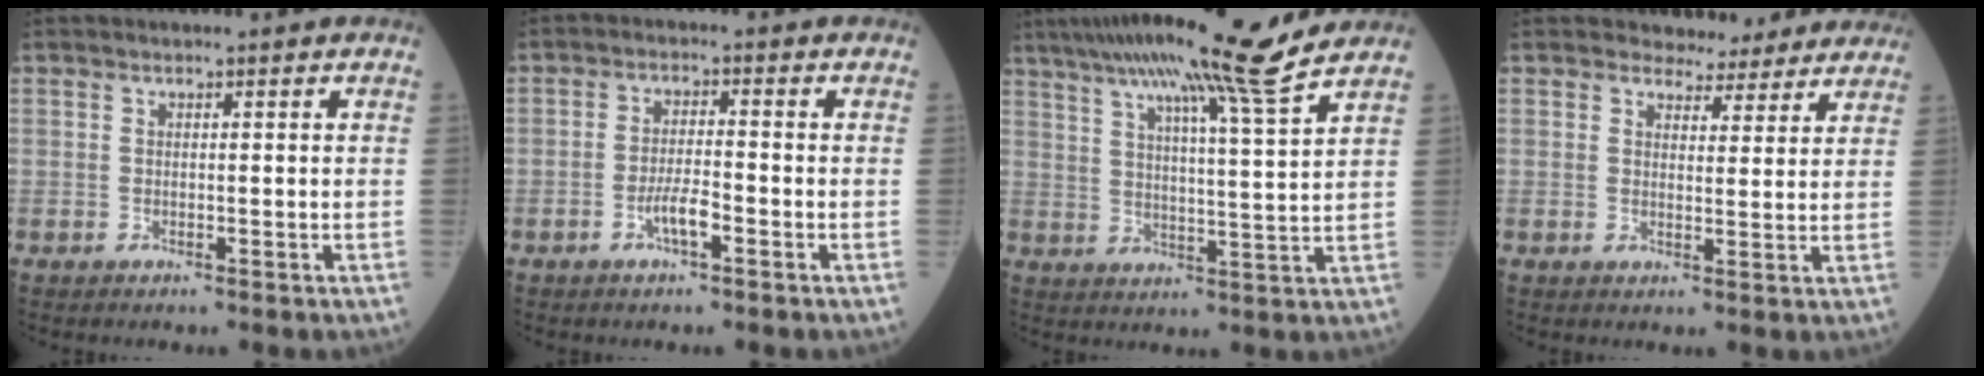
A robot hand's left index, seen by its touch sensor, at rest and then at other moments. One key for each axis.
{"total": 3.7, "fx": -1.8, "fy": 0.7, "fz": 3.1, "tx": -0.063, "ty": 0.002, "tz": -0.036}
{"total": 16.5, "fx": 13.4, "fy": -1.3, "fz": 9.5, "tx": -0.161, "ty": 0.005, "tz": 0.191}
{"total": 6.4, "fx": 5.9, "fy": 2.4, "fz": 0.5, "tx": 0.003, "ty": 0.002, "tz": 0.060}